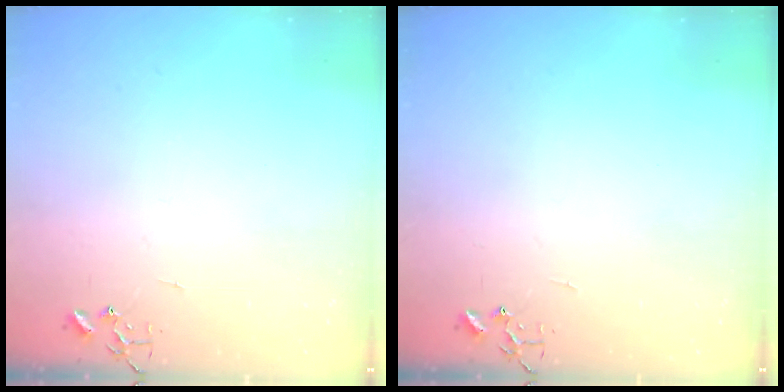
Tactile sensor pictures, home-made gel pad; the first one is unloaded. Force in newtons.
{"total": 0.0}